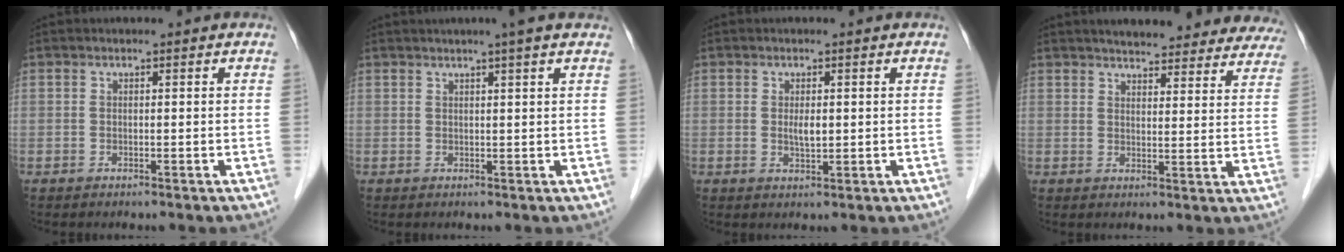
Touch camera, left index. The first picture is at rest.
{"total": 3.8, "force": [2.8, -0.5, 2.5], "torque": [-0.036, 0.015, 0.040]}
{"total": 2.1, "force": [0.2, 0.6, 2.0], "torque": [-0.038, -0.003, 0.007]}
{"total": 22.5, "force": [20.3, 5.1, 8.3], "torque": [-0.099, -0.019, 0.229]}